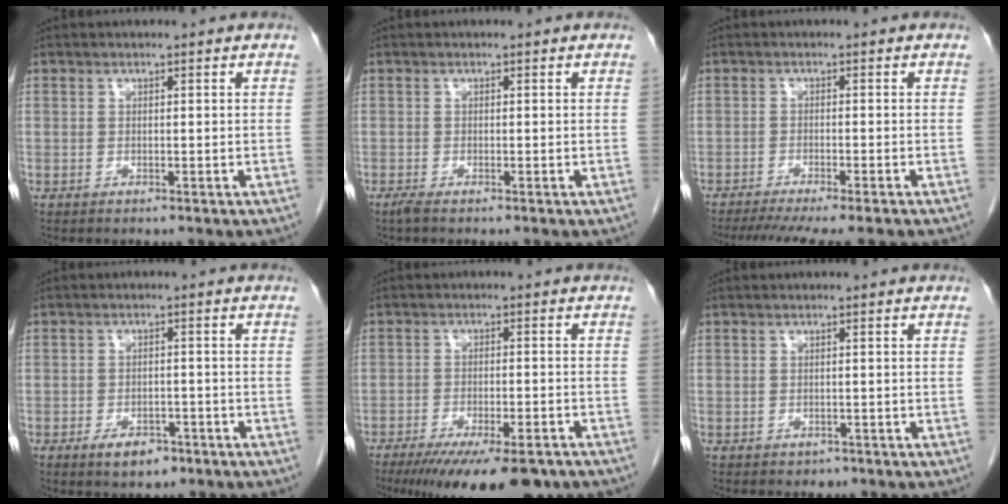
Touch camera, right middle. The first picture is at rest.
{"total": 0.9, "force": [-0.7, 0.0, 0.6], "torque": [-0.019, -0.006, -0.015]}
{"total": 11.2, "force": [-9.6, 0.3, 5.7], "torque": [-0.066, -0.023, -0.135]}
{"total": 4.2, "force": [-2.6, 2.2, 2.5], "torque": [-0.039, 0.002, -0.031]}
{"total": 15.0, "force": [-11.3, 3.6, 9.2], "torque": [-0.120, -0.024, -0.165]}
{"total": 0.9, "force": [-0.6, 0.7, 0.2], "torque": [-0.005, 0.001, -0.004]}